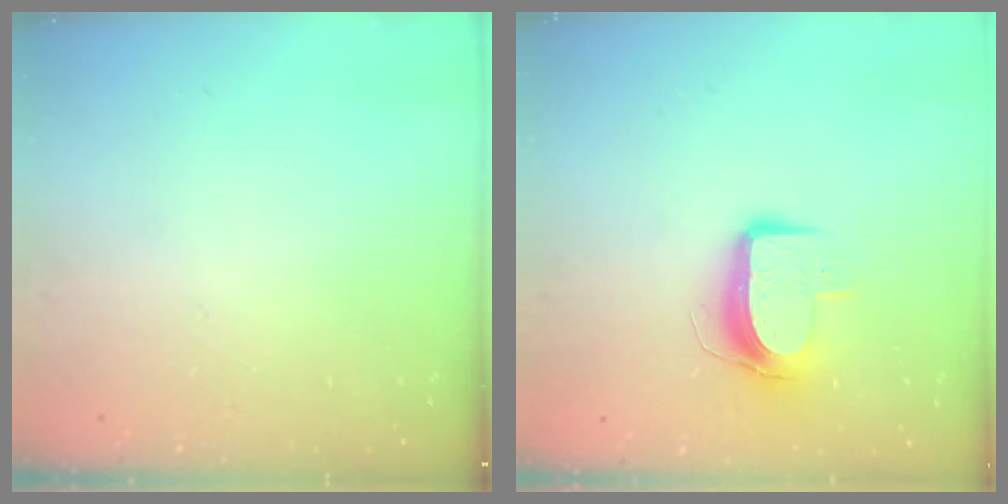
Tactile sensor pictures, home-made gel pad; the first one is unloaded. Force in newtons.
{"total": 9.8, "press": 9.7, "slide": 1.0}